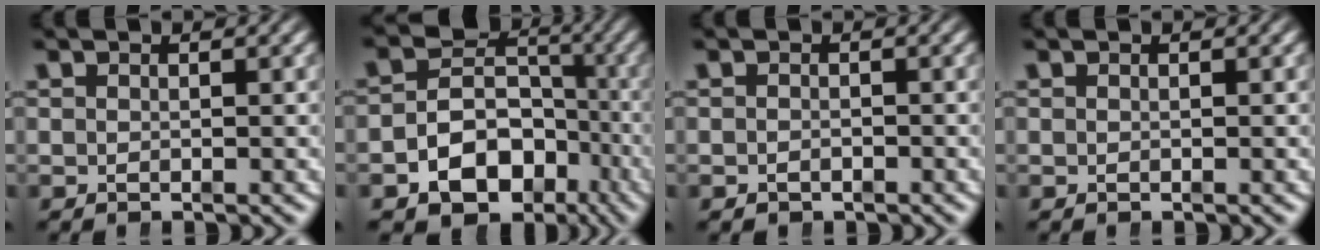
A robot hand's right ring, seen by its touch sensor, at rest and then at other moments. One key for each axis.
{"total": 13.1, "fx": -5.4, "fy": 10.7, "fz": 5.5, "tx": -0.102, "ty": -0.054, "tz": -0.075}
{"total": 0.9, "fx": -0.8, "fy": 0.4, "fz": 0.0, "tx": -0.001, "ty": -0.014, "tz": -0.007}
{"total": 0.0}